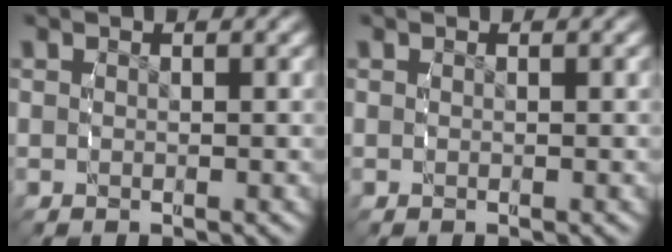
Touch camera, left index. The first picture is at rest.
{"total": 0.0}